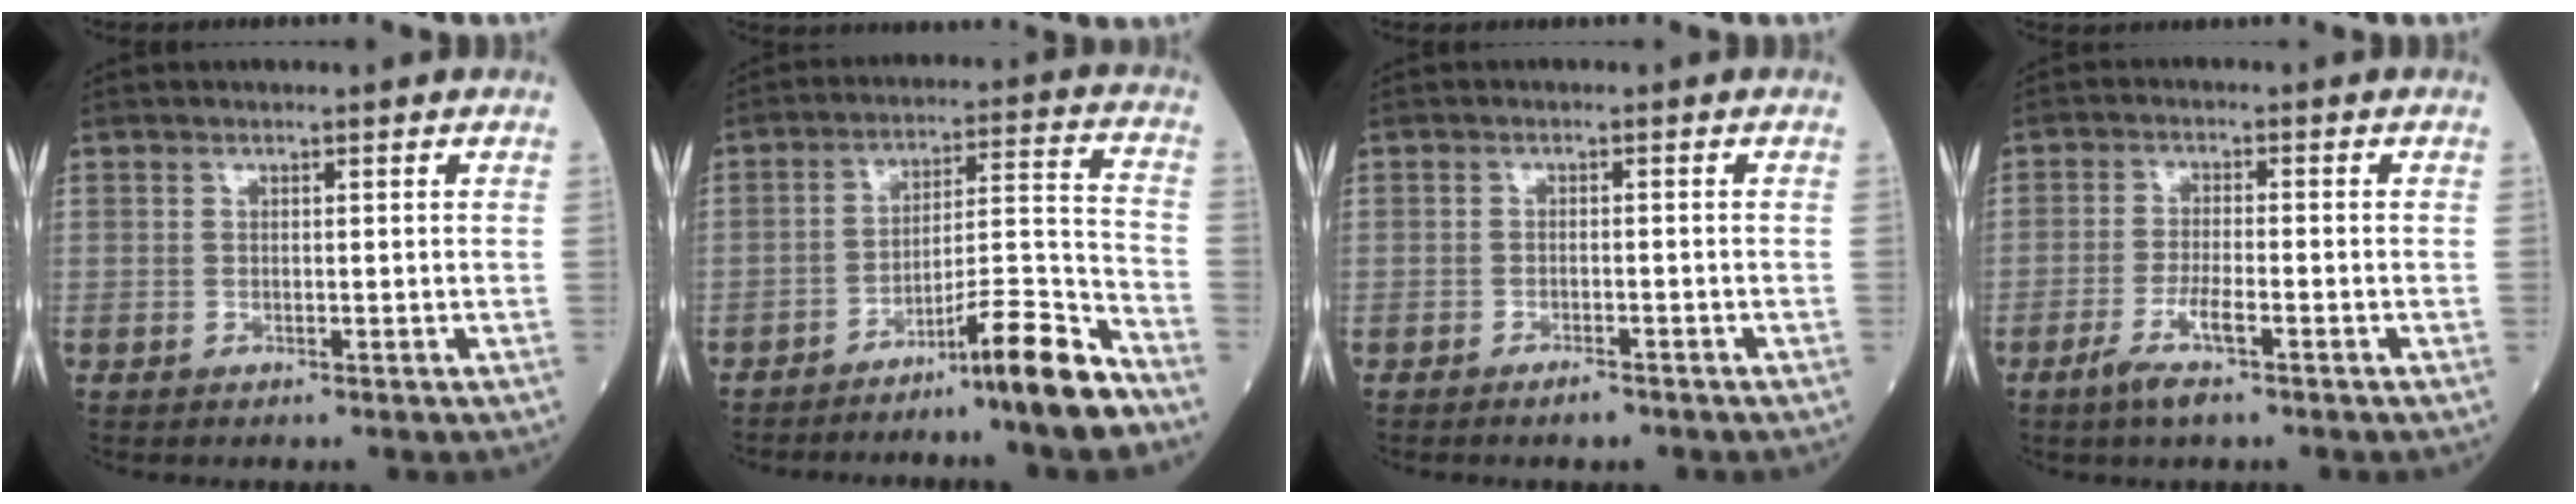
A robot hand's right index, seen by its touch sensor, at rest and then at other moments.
{"total": 10.9, "force": [-8.3, -1.2, 7.0], "torque": [-0.097, 0.015, -0.134]}
{"total": 1.8, "force": [-1.5, 0.3, 1.0], "torque": [-0.019, -0.002, -0.023]}
{"total": 4.8, "force": [-2.7, 0.4, 3.9], "torque": [-0.077, -0.006, -0.053]}